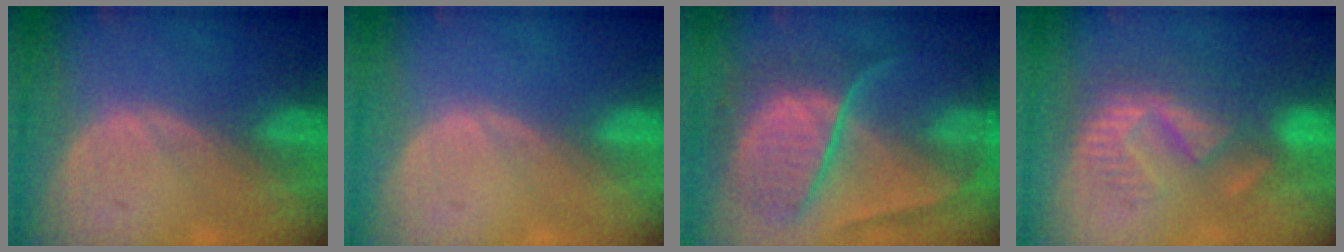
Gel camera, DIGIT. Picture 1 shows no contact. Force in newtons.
{"total": 0.0}
{"total": 10.2, "press": 10.2, "slide": 1.0}
{"total": 8.8, "press": 8.2, "slide": 3.3}